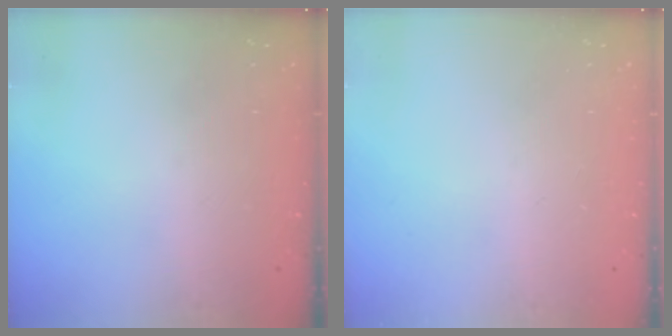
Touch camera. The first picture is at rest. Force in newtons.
{"total": 0.0}